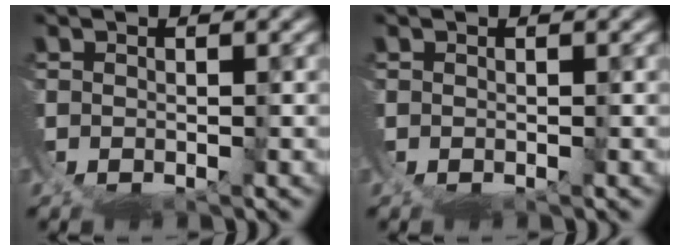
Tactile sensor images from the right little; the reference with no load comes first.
{"total": 0.0}